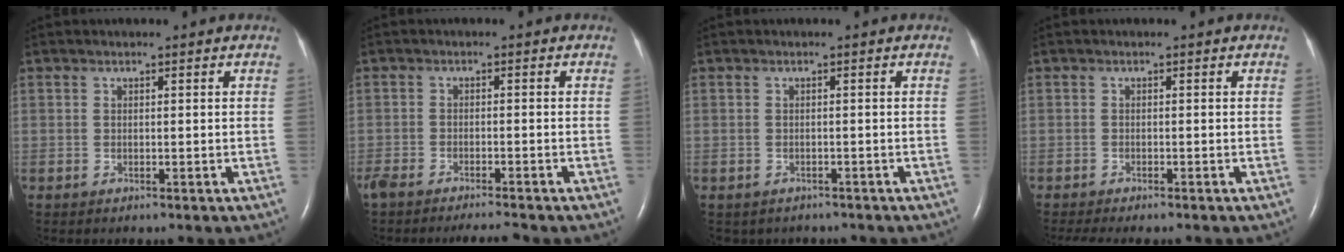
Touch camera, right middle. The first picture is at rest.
{"total": 6.2, "force": [-5.6, 0.7, 2.6], "torque": [-0.049, -0.011, -0.093]}
{"total": 3.3, "force": [-2.7, 1.7, 0.7], "torque": [-0.013, 0.004, -0.027]}
{"total": 5.5, "force": [-4.8, 0.6, 2.8], "torque": [-0.032, -0.008, -0.068]}